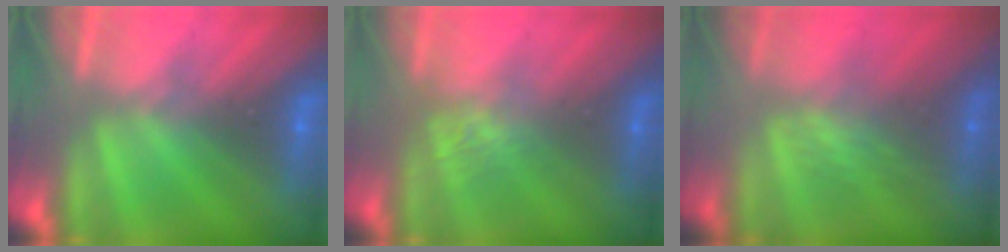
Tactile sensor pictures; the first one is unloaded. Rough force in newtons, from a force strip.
{"total": 1.9}
{"total": 2.4}